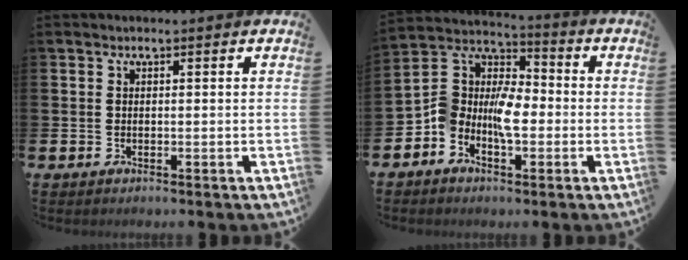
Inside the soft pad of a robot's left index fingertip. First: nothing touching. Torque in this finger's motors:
{"motor_torque": [1.03, 0.52, 1.05, 0.21]}